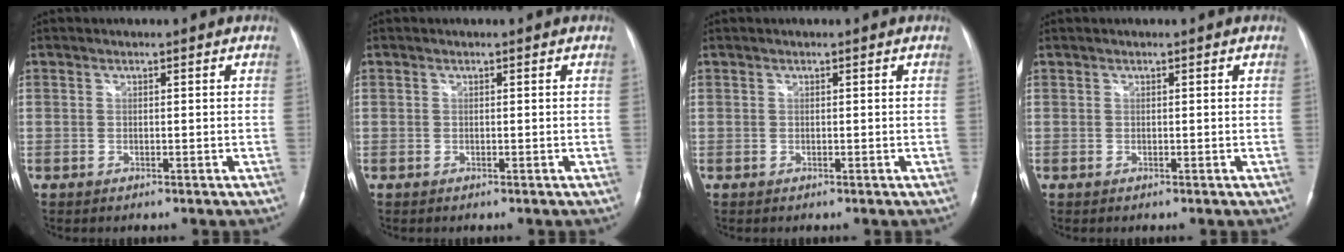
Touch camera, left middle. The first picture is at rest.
{"total": 0.0}
{"total": 0.0}
{"total": 0.0}